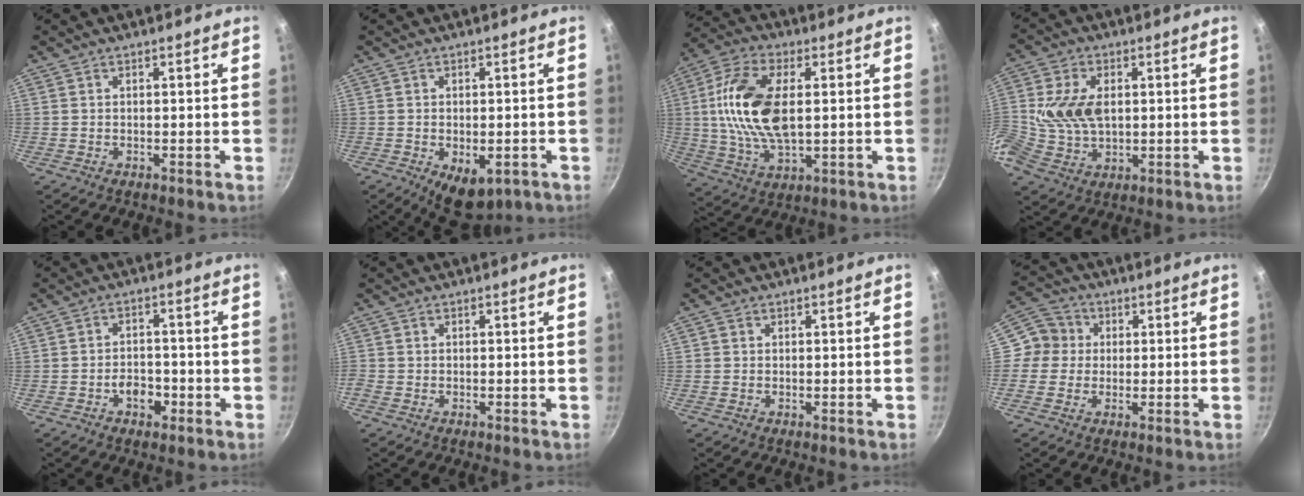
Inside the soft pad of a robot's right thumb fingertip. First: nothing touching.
{"total": 7.2, "force": [-2.6, 4.2, 5.3], "torque": [-0.053, 0.003, -0.023]}
{"total": 16.8, "force": [2.0, 8.7, 14.3], "torque": [-0.273, 0.004, 0.032]}
{"total": 10.4, "force": [1.1, 6.9, 7.7], "torque": [-0.136, 0.002, 0.017]}
{"total": 4.7, "force": [-2.1, 3.1, 2.8], "torque": [-0.024, 0.018, -0.035]}
{"total": 0.6, "force": [-0.3, 0.5, 0.0], "torque": [-0.003, 0.001, -0.008]}
{"total": 0.7, "force": [0.0, 0.7, 0.1], "torque": [0.000, 0.001, -0.002]}
{"total": 6.6, "force": [0.6, 6.3, 1.6], "torque": [0.011, 0.016, -0.008]}